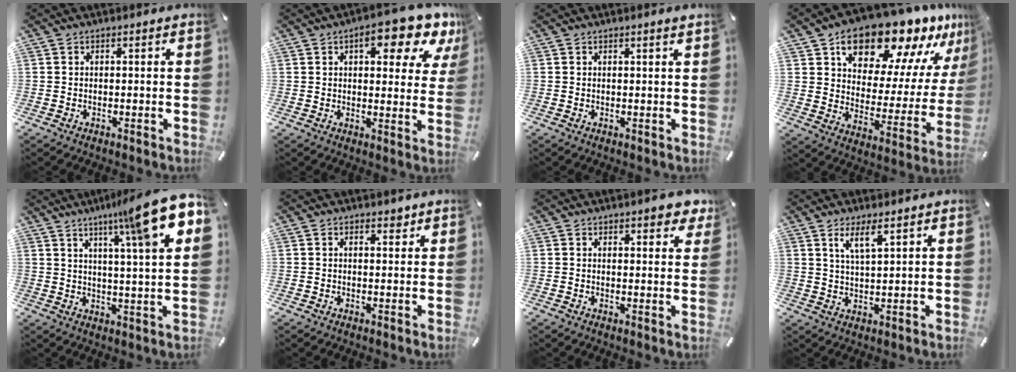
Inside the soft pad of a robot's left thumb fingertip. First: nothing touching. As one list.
[{"total": 11.7, "force": [6.5, 4.6, 8.5], "torque": [-0.103, -0.032, 0.103]}, {"total": 0.9, "force": [0.6, -0.1, 0.7], "torque": [-0.011, -0.001, 0.011]}, {"total": 18.7, "force": [15.1, 7.9, 7.6], "torque": [-0.118, -0.128, 0.255]}, {"total": 15.9, "force": [9.1, 0.6, 13.0], "torque": [-0.210, -0.049, 0.133]}, {"total": 1.9, "force": [1.2, 0.9, 1.2], "torque": [-0.017, -0.002, 0.020]}, {"total": 3.9, "force": [3.1, 1.4, 1.9], "torque": [-0.020, -0.017, 0.051]}, {"total": 5.5, "force": [3.6, 1.3, 4.0], "torque": [-0.080, -0.009, 0.060]}]